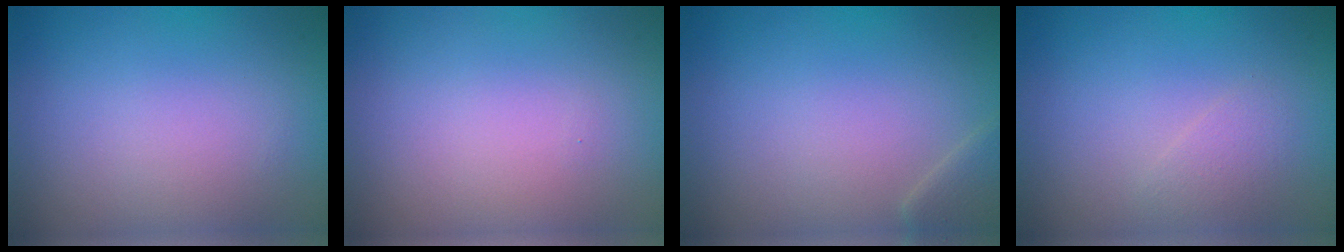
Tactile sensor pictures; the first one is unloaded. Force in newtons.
{"total": 0.0}
{"total": 1.7, "press": 1.7, "slide": 0.1}
{"total": 1.0, "press": 1.0, "slide": 0.1}